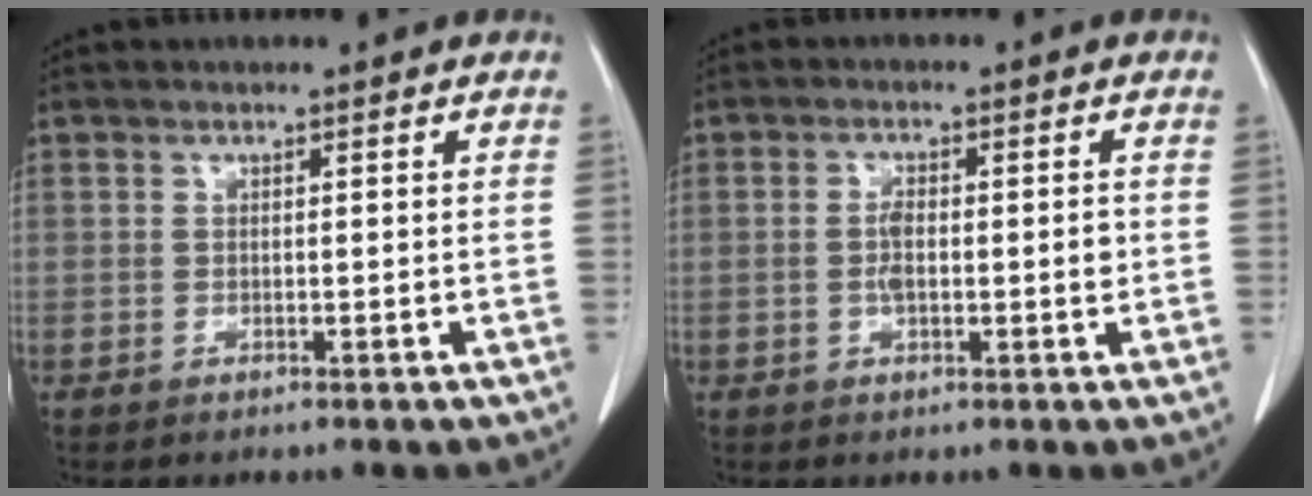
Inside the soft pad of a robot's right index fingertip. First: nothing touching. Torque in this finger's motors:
{"motor_torque": [0.45, -0.16, 0.22, 0.07]}